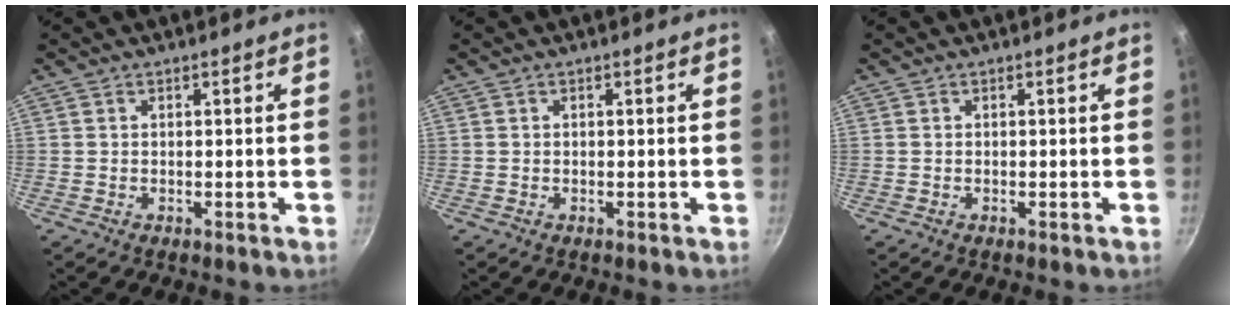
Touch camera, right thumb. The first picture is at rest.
{"total": 0.0}
{"total": 0.0}